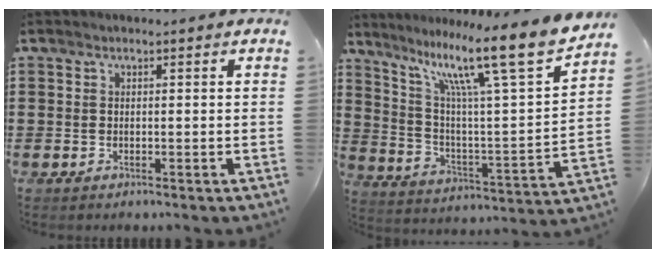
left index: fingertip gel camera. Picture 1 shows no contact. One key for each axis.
{"total": 15.4, "fx": 11.0, "fy": 1.2, "fz": 10.8, "tx": -0.206, "ty": -0.075, "tz": 0.169}